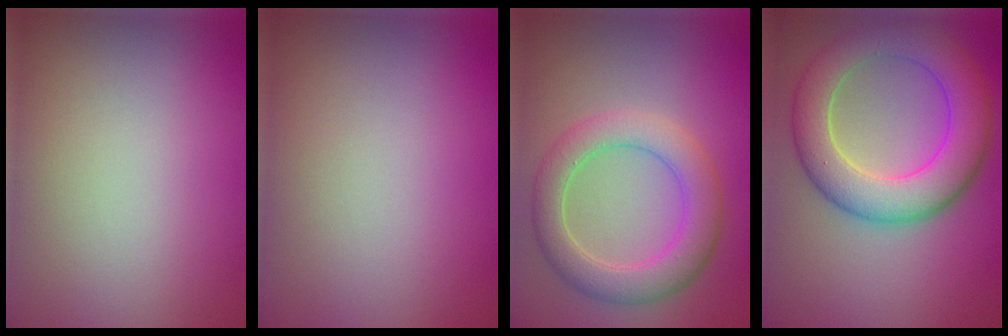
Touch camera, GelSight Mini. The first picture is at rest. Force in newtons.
{"total": 0.0}
{"total": 4.8, "press": 4.7, "slide": 0.3}
{"total": 7.6, "press": 7.6, "slide": 0.1}